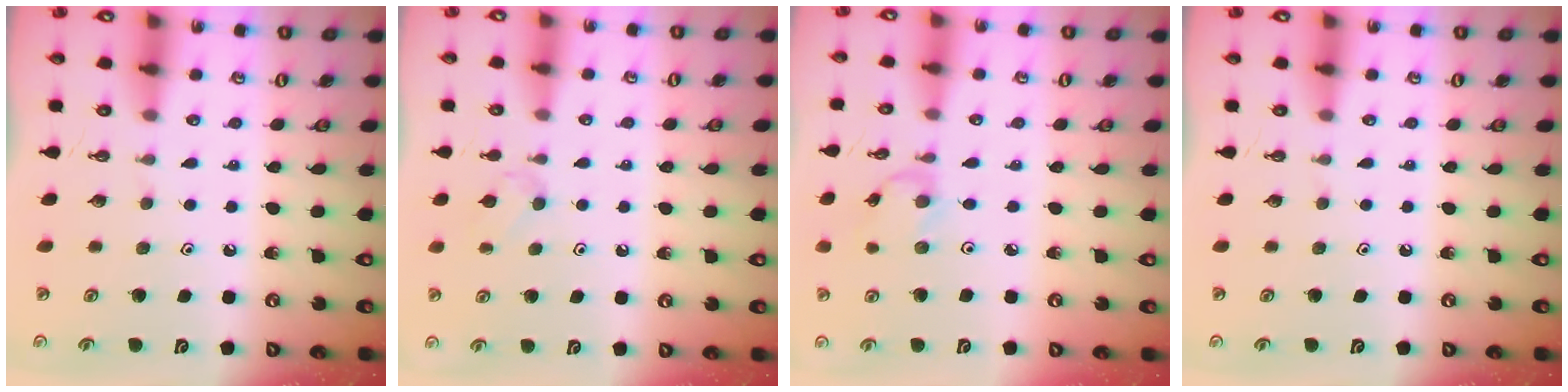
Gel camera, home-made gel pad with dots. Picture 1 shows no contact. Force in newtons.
{"total": 4.6, "press": 4.5, "slide": 0.9}
{"total": 2.6, "press": 2.6, "slide": 0.3}
{"total": 0.0}